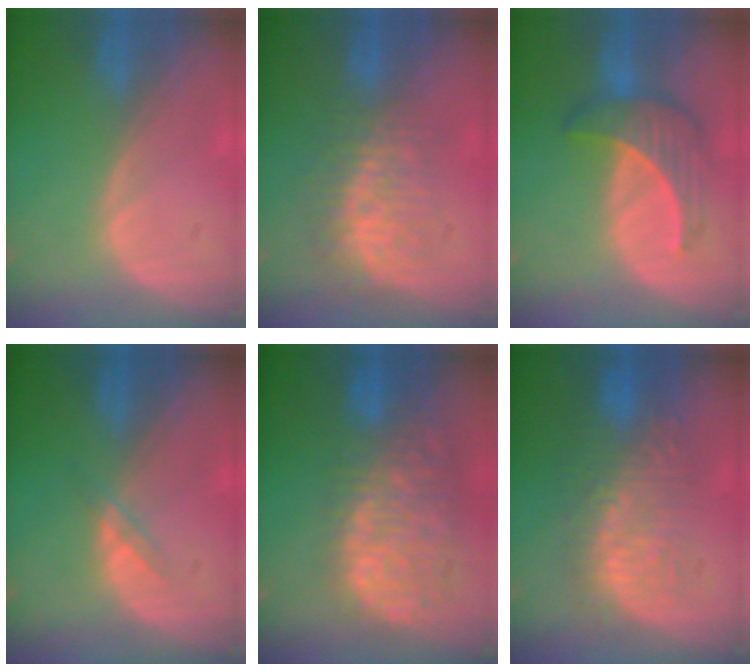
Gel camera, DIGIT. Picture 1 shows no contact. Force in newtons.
{"total": 8.8, "press": 7.4, "slide": 4.7}
{"total": 6.8, "press": 6.4, "slide": 2.2}
{"total": 1.5, "press": 1.5, "slide": 0.1}
{"total": 12.7, "press": 10.5, "slide": 7.1}
{"total": 10.0, "press": 9.3, "slide": 3.8}